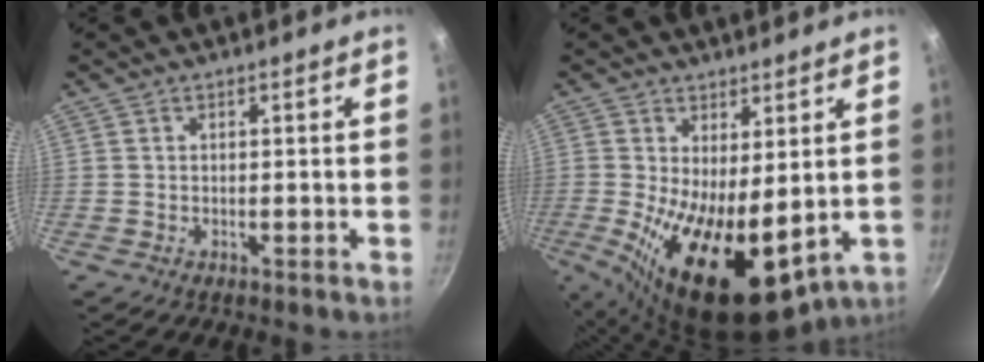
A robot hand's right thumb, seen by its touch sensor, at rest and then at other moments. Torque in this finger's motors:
{"motor_torque": [1.39, 3.62, 1.23, 0.75, 0.63]}